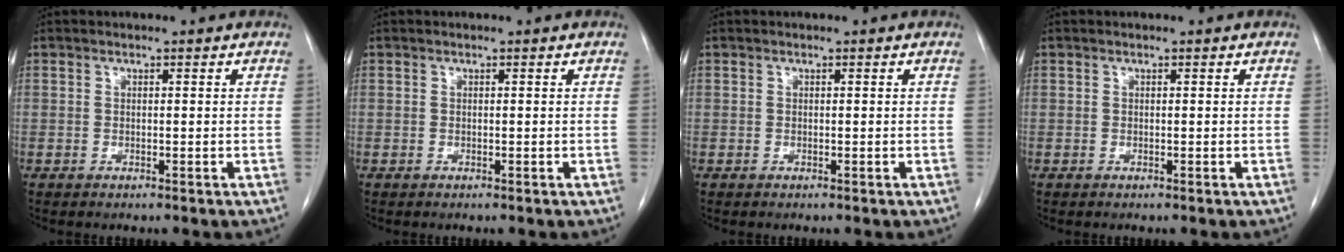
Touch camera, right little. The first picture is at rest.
{"total": 0.0}
{"total": 0.0}
{"total": 0.0}